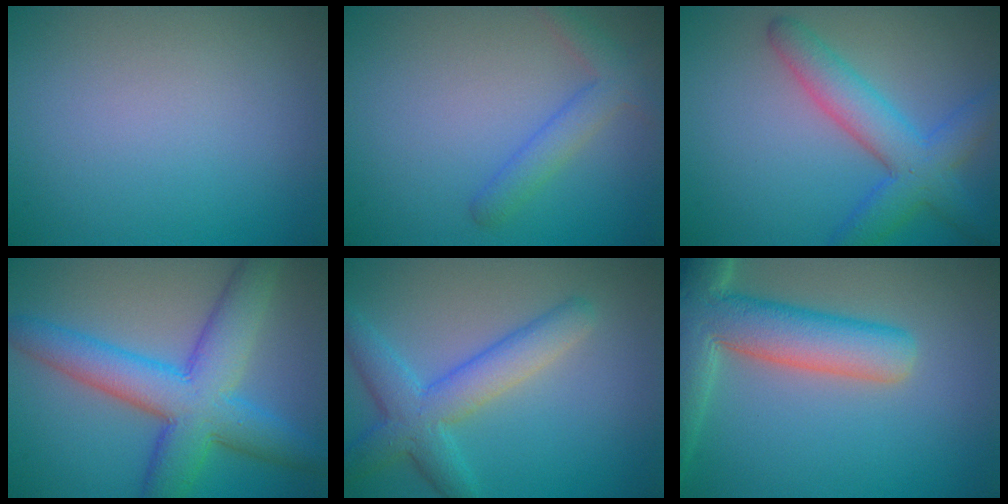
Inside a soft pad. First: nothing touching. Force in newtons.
{"total": 2.3, "press": 2.3, "slide": 0.2}
{"total": 5.3, "press": 5.3, "slide": 0.1}
{"total": 9.0, "press": 9.0, "slide": 0.1}
{"total": 5.2, "press": 5.2, "slide": 0.1}
{"total": 9.0, "press": 9.0, "slide": 0.8}